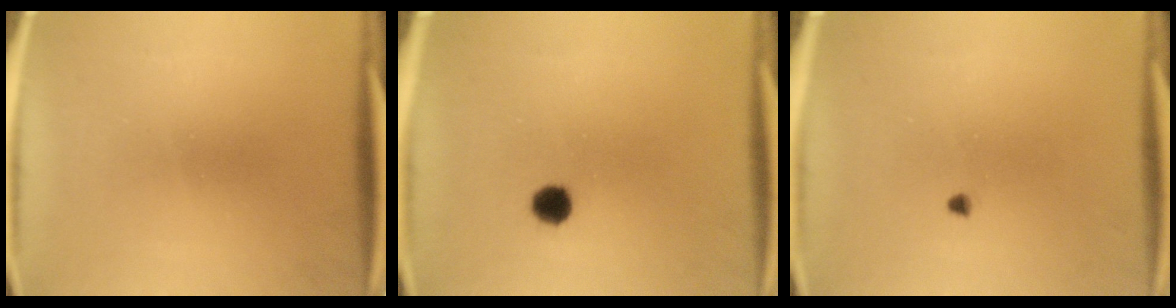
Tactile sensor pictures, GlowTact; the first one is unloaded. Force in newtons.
{"total": 2.8}
{"total": 0.7}